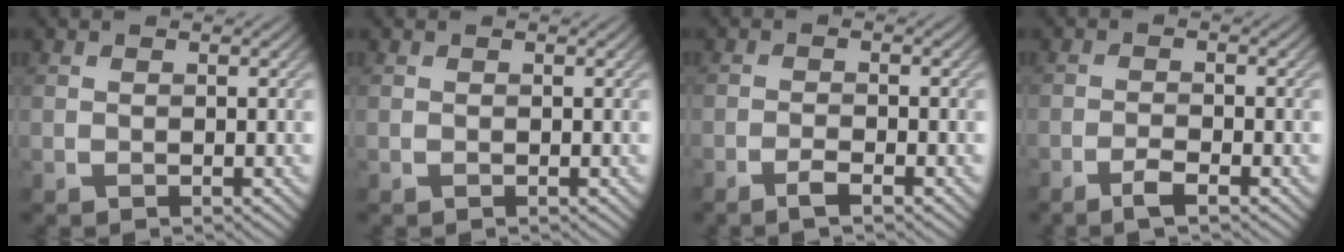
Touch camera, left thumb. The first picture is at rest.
{"total": 0.0}
{"total": 2.0, "force": [-1.4, 0.2, 1.4], "torque": [-0.027, 0.005, -0.030]}
{"total": 2.4, "force": [-1.6, 0.3, 1.7], "torque": [-0.035, 0.003, -0.036]}